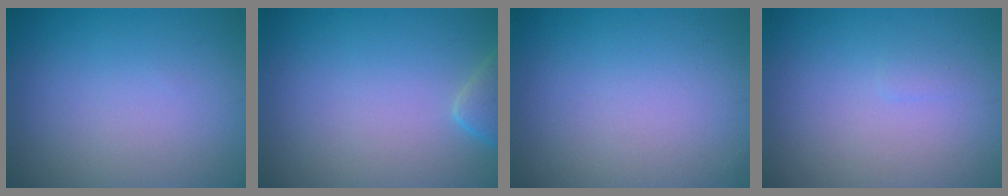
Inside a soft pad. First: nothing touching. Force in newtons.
{"total": 2.0, "press": 2.0, "slide": 0.2}
{"total": 0.0}
{"total": 0.5, "press": 0.5, "slide": 0.1}